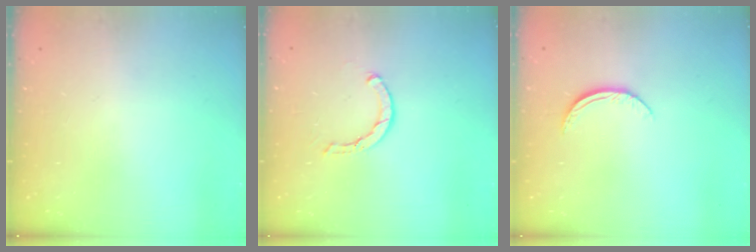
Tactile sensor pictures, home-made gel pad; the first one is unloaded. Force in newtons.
{"total": 1.6, "press": 1.6, "slide": 0.1}
{"total": 7.2, "press": 7.1, "slide": 0.8}